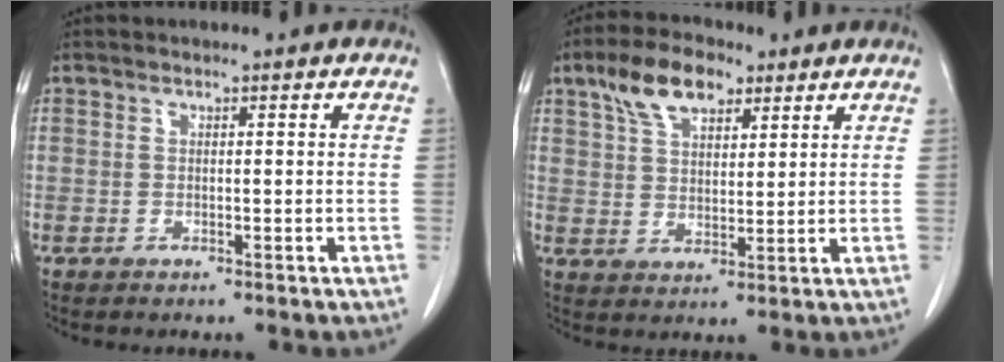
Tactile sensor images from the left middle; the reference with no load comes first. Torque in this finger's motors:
{"motor_torque": [0.60, -0.39, -0.05, 0.01]}